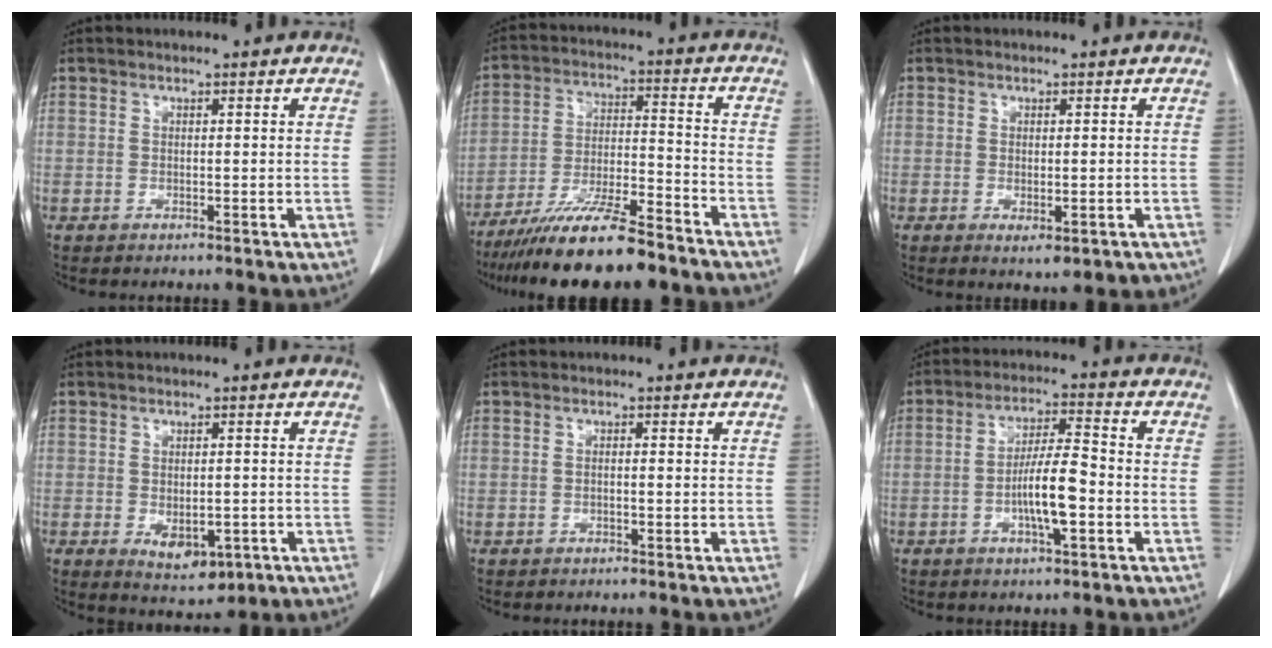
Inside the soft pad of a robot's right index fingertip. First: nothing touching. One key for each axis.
{"total": 15.1, "fx": -12.4, "fy": 1.5, "fz": 8.5, "tx": -0.157, "ty": -0.019, "tz": -0.212}
{"total": 3.9, "fx": -1.7, "fy": 1.3, "fz": 3.2, "tx": -0.040, "ty": -0.010, "tz": -0.015}
{"total": 6.2, "fx": -2.1, "fy": 3.1, "fz": 5.0, "tx": -0.074, "ty": -0.011, "tz": -0.016}
{"total": 1.1, "fx": -0.2, "fy": 0.2, "fz": 1.0, "tx": -0.019, "ty": 0.003, "tz": -0.003}
{"total": 8.3, "fx": -2.2, "fy": 1.2, "fz": 7.9, "tx": -0.146, "ty": 0.005, "tz": -0.043}